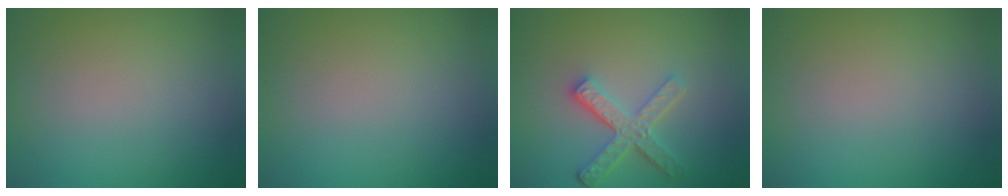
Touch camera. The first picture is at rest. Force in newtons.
{"total": 0.0}
{"total": 4.2, "press": 3.2, "slide": 2.7}
{"total": 0.0}